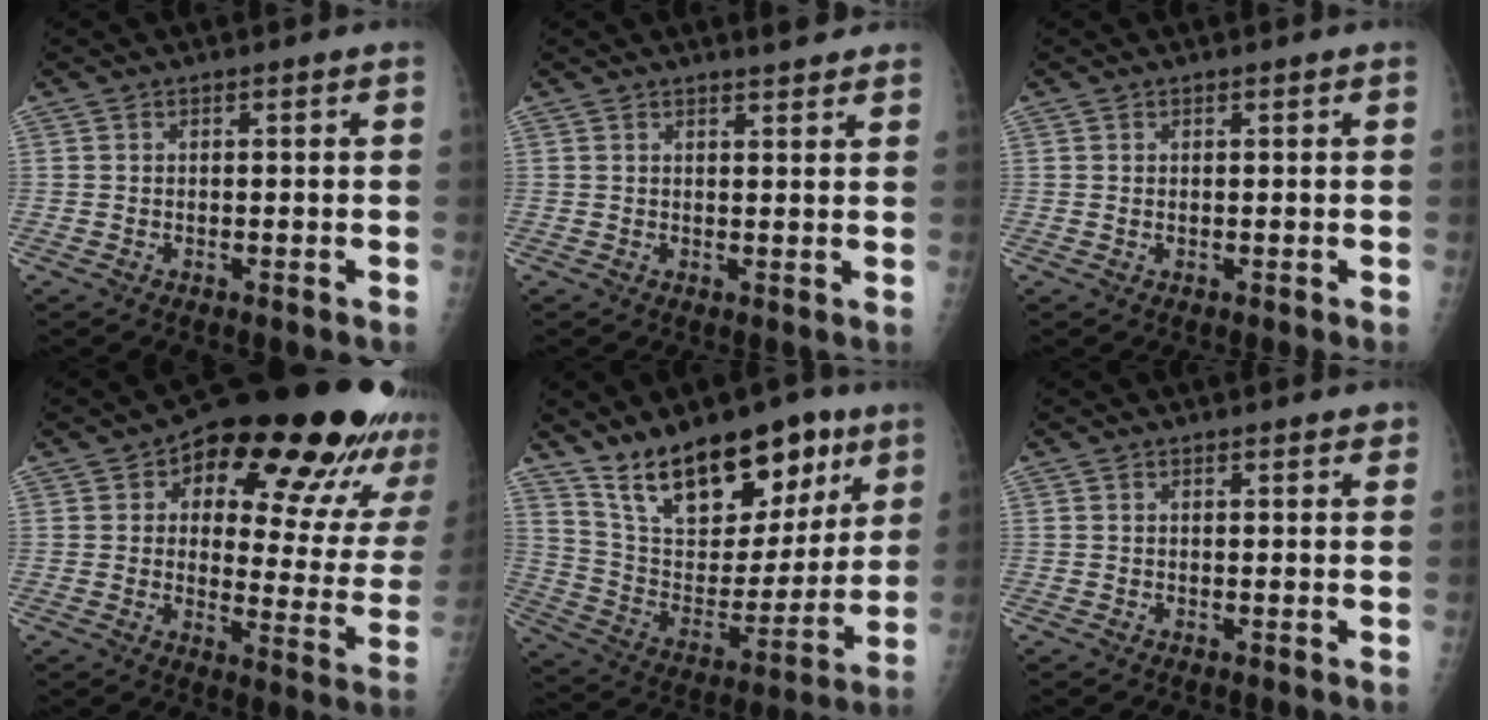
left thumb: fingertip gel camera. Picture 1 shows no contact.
{"total": 3.5, "force": [3.1, 0.6, 1.6], "torque": [-0.013, -0.016, 0.041]}
{"total": 0.7, "force": [0.5, 0.2, 0.5], "torque": [-0.007, -0.003, 0.010]}
{"total": 26.1, "force": [13.9, 10.9, 19.2], "torque": [-0.211, -0.029, 0.184]}
{"total": 21.8, "force": [14.6, 10.4, 12.5], "torque": [-0.152, -0.065, 0.252]}
{"total": 1.9, "force": [1.7, 0.5, 0.8], "torque": [-0.002, -0.002, 0.019]}